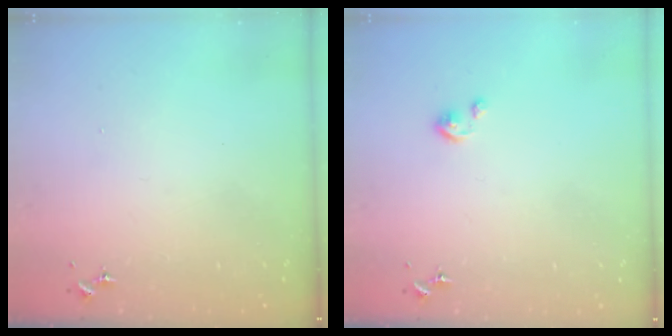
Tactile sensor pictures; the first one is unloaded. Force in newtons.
{"total": 2.5, "press": 2.5, "slide": 0.3}